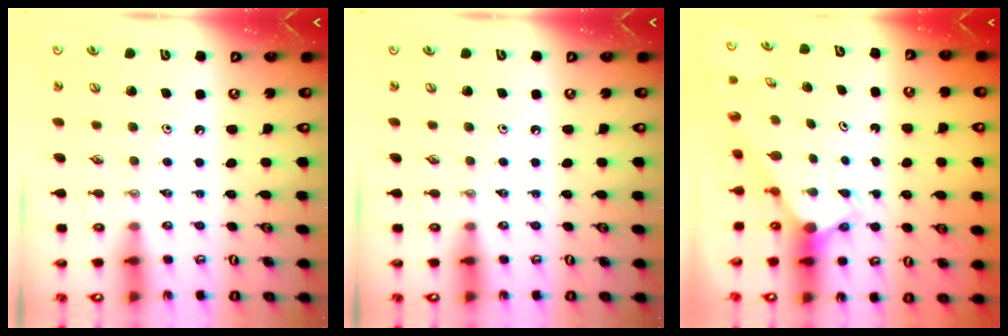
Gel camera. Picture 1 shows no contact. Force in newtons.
{"total": 0.0}
{"total": 3.1, "press": 3.1, "slide": 0.2}